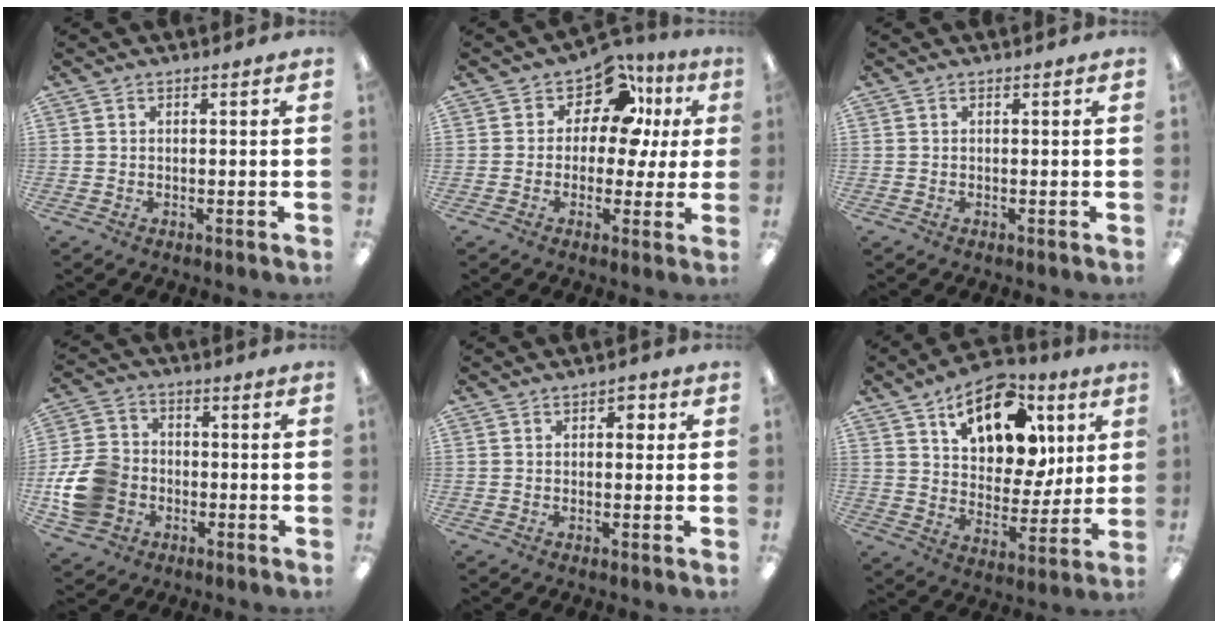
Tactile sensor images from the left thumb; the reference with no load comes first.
{"total": 11.5, "force": [5.7, 7.2, 6.9], "torque": [-0.110, -0.034, 0.104]}
{"total": 0.0}
{"total": 12.8, "force": [-3.2, 10.6, 6.3], "torque": [-0.131, 0.032, -0.055]}
{"total": 2.2, "force": [0.7, 1.4, 1.5], "torque": [-0.016, 0.000, 0.008]}
{"total": 18.5, "force": [9.6, 11.1, 11.3], "torque": [-0.164, -0.033, 0.166]}